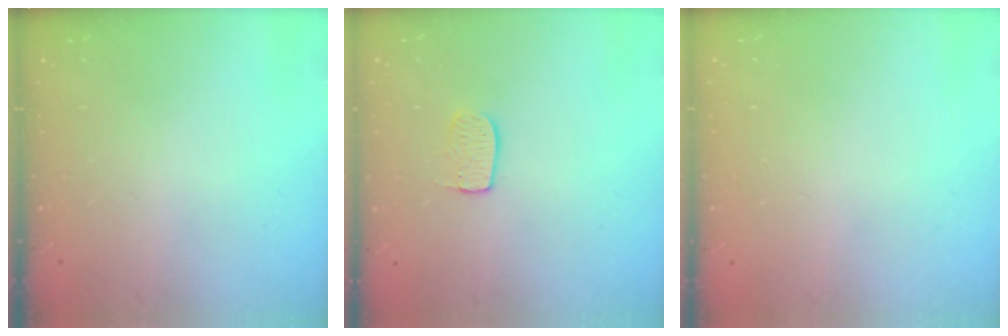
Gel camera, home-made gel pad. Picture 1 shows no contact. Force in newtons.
{"total": 6.3, "press": 6.3, "slide": 0.1}
{"total": 0.0}